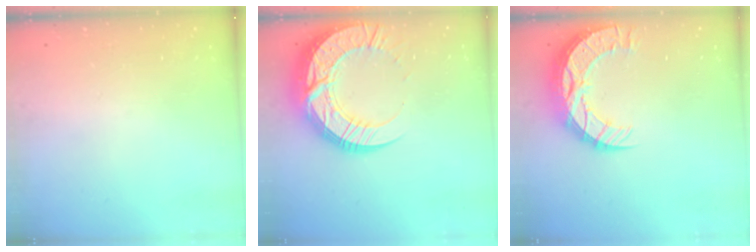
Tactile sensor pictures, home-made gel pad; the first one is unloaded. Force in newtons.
{"total": 22.5, "press": 22.4, "slide": 1.8}
{"total": 13.3, "press": 13.3, "slide": 0.9}